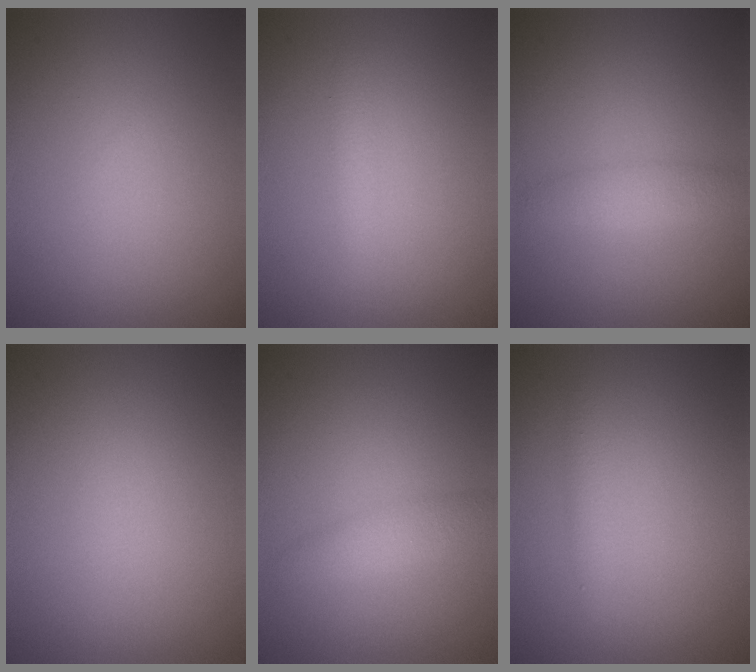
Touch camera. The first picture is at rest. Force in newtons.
{"total": 1.0, "press": 1.0, "slide": 0.0}
{"total": 1.8, "press": 1.8, "slide": 0.0}
{"total": 0.0}
{"total": 1.8, "press": 1.8, "slide": 0.1}
{"total": 0.9, "press": 0.9, "slide": 0.0}